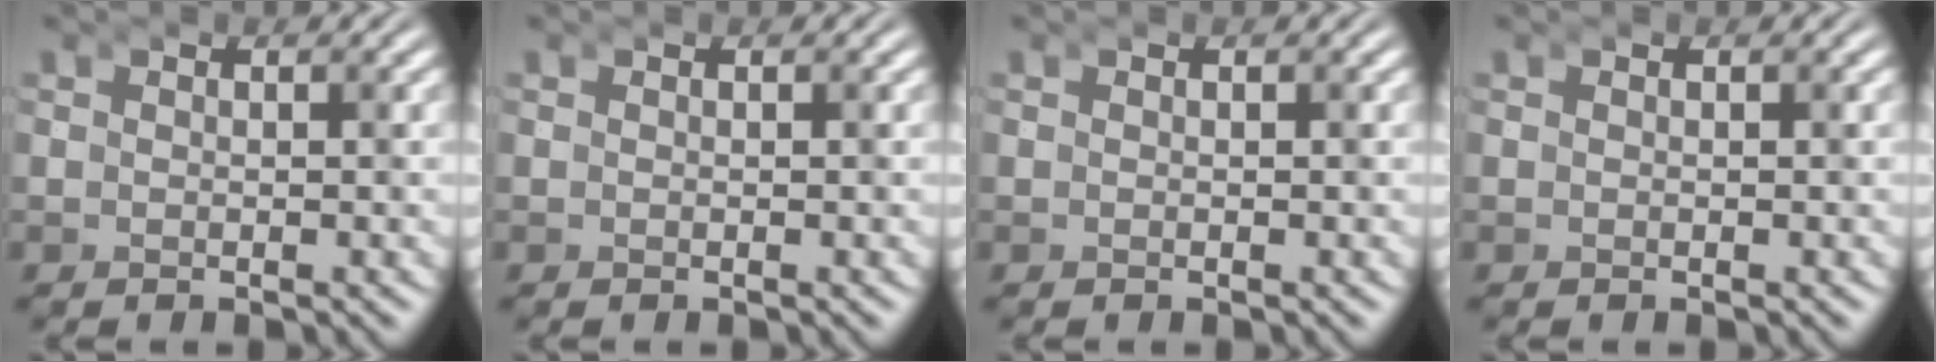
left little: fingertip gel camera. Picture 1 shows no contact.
{"total": 0.0}
{"total": 0.0}
{"total": 0.0}